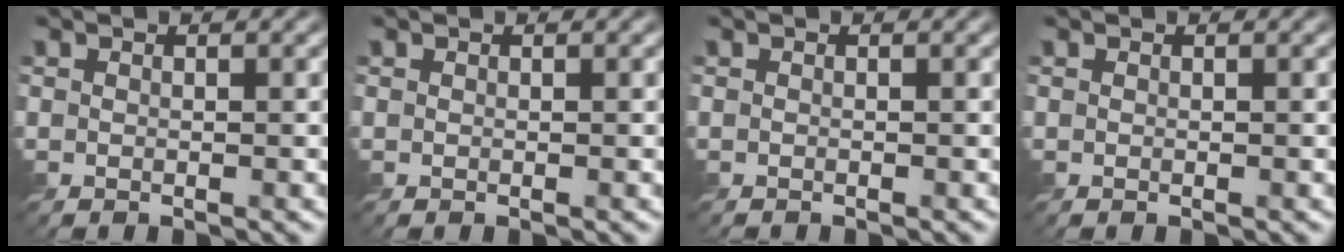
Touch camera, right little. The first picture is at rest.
{"total": 0.0}
{"total": 0.0}
{"total": 0.0}